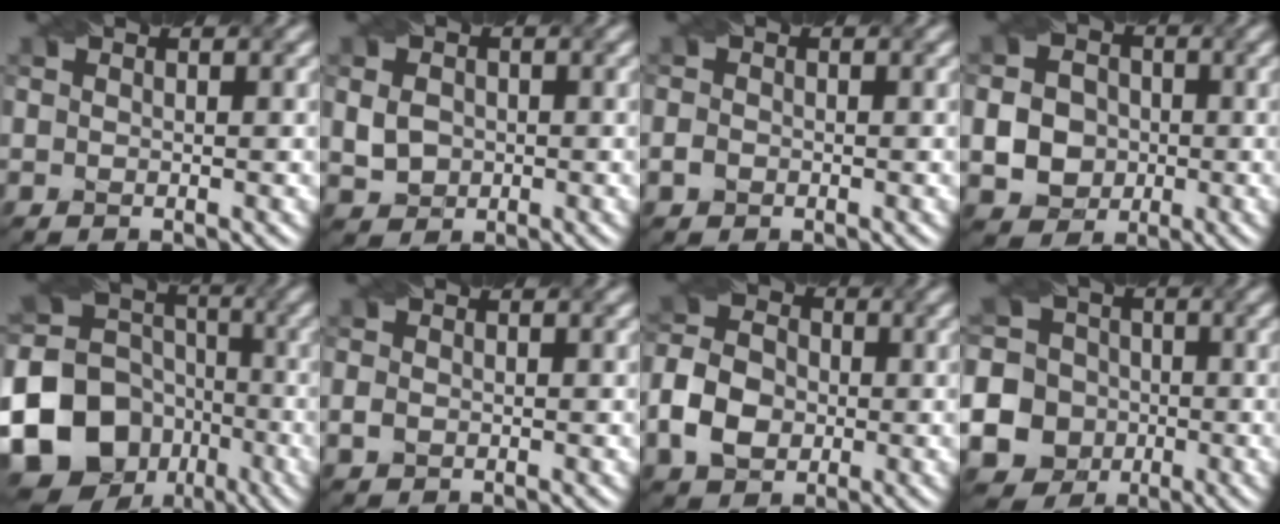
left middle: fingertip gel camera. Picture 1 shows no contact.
{"total": 3.0, "force": [-0.2, 2.6, 1.5], "torque": [-0.035, 0.002, -0.009]}
{"total": 0.8, "force": [-0.7, 0.5, 0.1], "torque": [0.001, -0.002, -0.016]}
{"total": 5.2, "force": [-0.9, 4.7, 2.1], "torque": [-0.031, 0.001, -0.029]}
{"total": 20.0, "force": [-8.8, 16.7, 6.5], "torque": [-0.160, -0.048, -0.166]}
{"total": 0.7, "force": [-0.4, 0.5, 0.3], "torque": [-0.006, -0.003, -0.010]}
{"total": 5.5, "force": [-1.7, 4.2, 3.0], "torque": [-0.063, 0.004, -0.045]}
{"total": 15.7, "force": [-5.7, 14.3, 2.9], "torque": [-0.107, -0.021, -0.120]}